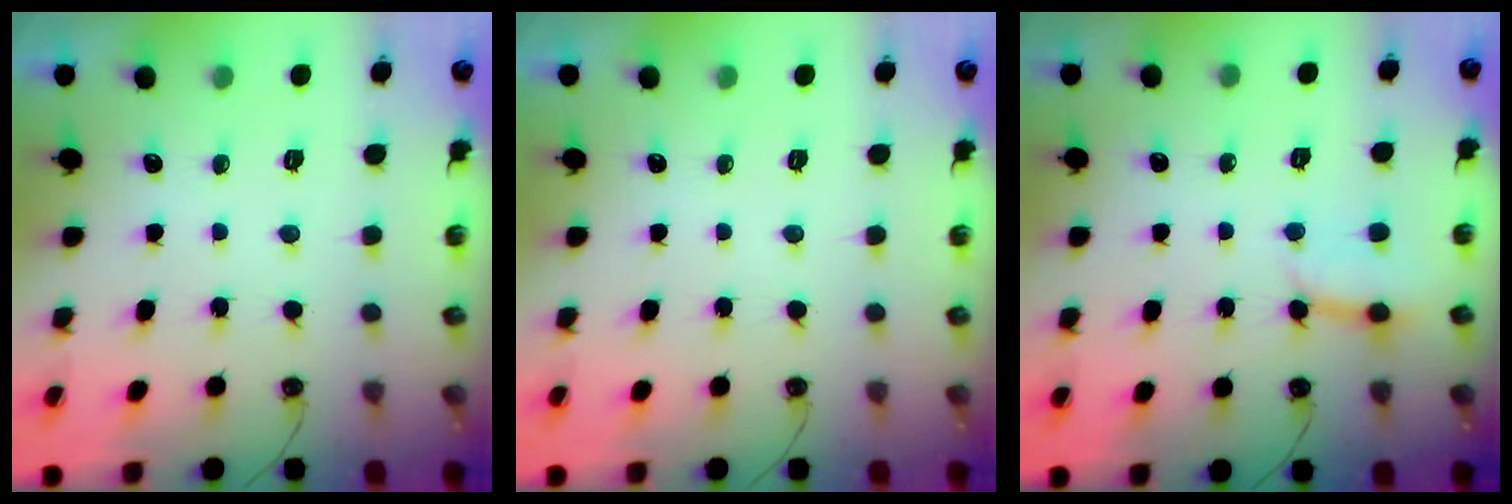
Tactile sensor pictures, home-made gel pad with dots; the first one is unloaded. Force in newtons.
{"total": 0.0}
{"total": 3.1, "press": 3.1, "slide": 0.5}